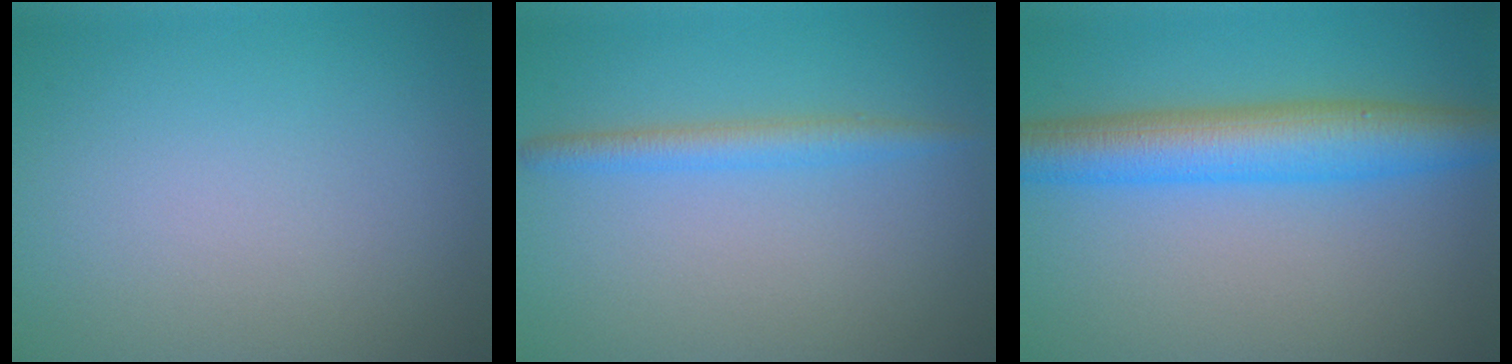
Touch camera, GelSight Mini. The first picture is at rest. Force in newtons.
{"total": 2.1, "press": 2.1, "slide": 0.2}
{"total": 6.7, "press": 6.7, "slide": 0.0}